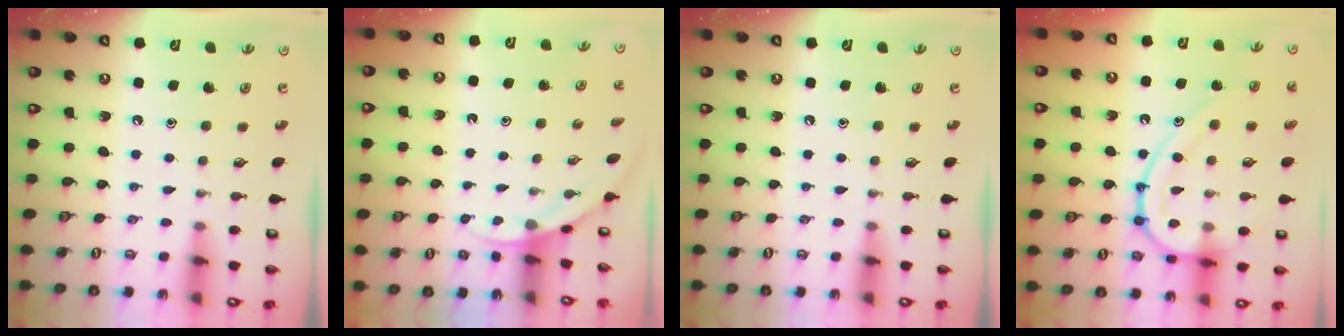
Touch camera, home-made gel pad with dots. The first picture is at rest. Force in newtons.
{"total": 3.2, "press": 3.2, "slide": 0.0}
{"total": 0.0}
{"total": 16.4, "press": 16.3, "slide": 1.6}